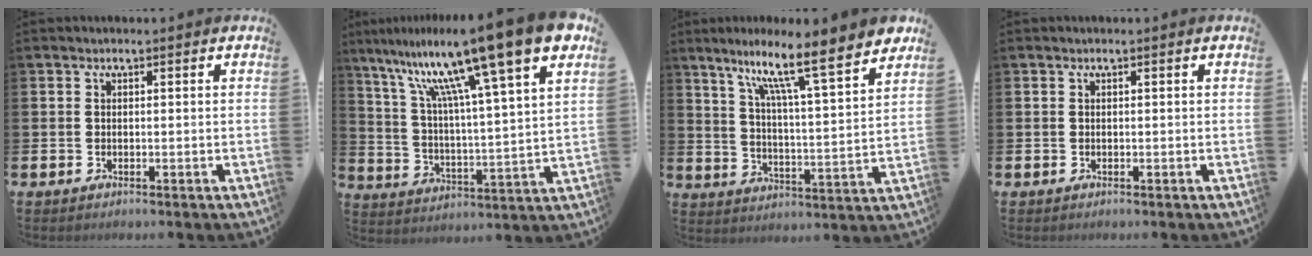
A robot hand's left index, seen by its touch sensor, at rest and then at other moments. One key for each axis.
{"total": 15.4, "fx": 11.9, "fy": 0.7, "fz": 9.7, "tx": -0.197, "ty": -0.094, "tz": 0.186}
{"total": 11.3, "fx": 8.8, "fy": 1.0, "fz": 7.1, "tx": -0.136, "ty": -0.069, "tz": 0.136}
{"total": 0.0}